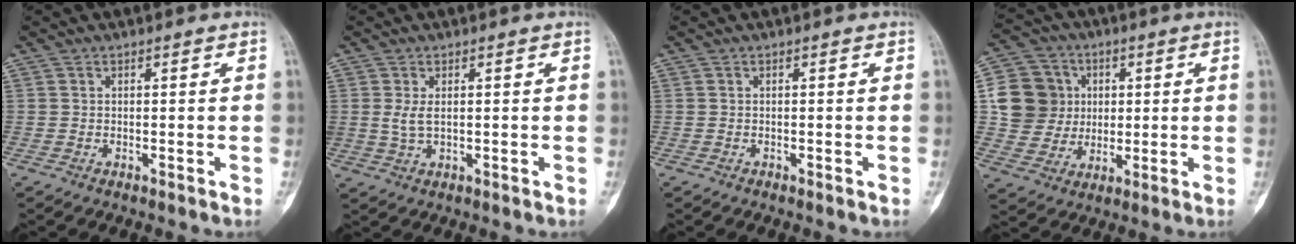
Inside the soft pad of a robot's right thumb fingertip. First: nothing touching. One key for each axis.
{"total": 2.8, "fx": 0.5, "fy": 1.5, "fz": 2.3, "tx": -0.051, "ty": -0.003, "tz": 0.018}
{"total": 0.0}
{"total": 13.1, "fx": 1.9, "fy": 12.2, "fz": 4.1, "tx": -0.049, "ty": 0.011, "tz": 0.039}